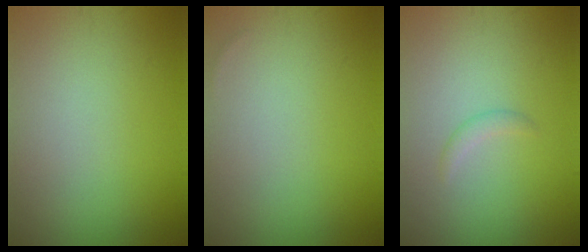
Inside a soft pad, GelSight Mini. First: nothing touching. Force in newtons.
{"total": 0.0}
{"total": 0.9, "press": 0.9, "slide": 0.0}